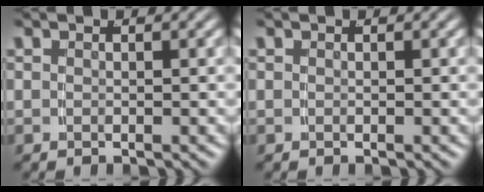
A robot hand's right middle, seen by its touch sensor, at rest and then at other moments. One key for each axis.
{"total": 0.0}